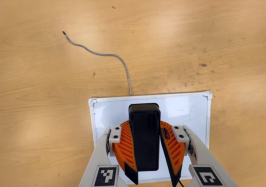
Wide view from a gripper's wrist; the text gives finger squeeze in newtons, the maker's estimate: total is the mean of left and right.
{"total": 10.5, "left": 9.5, "right": 11.5}